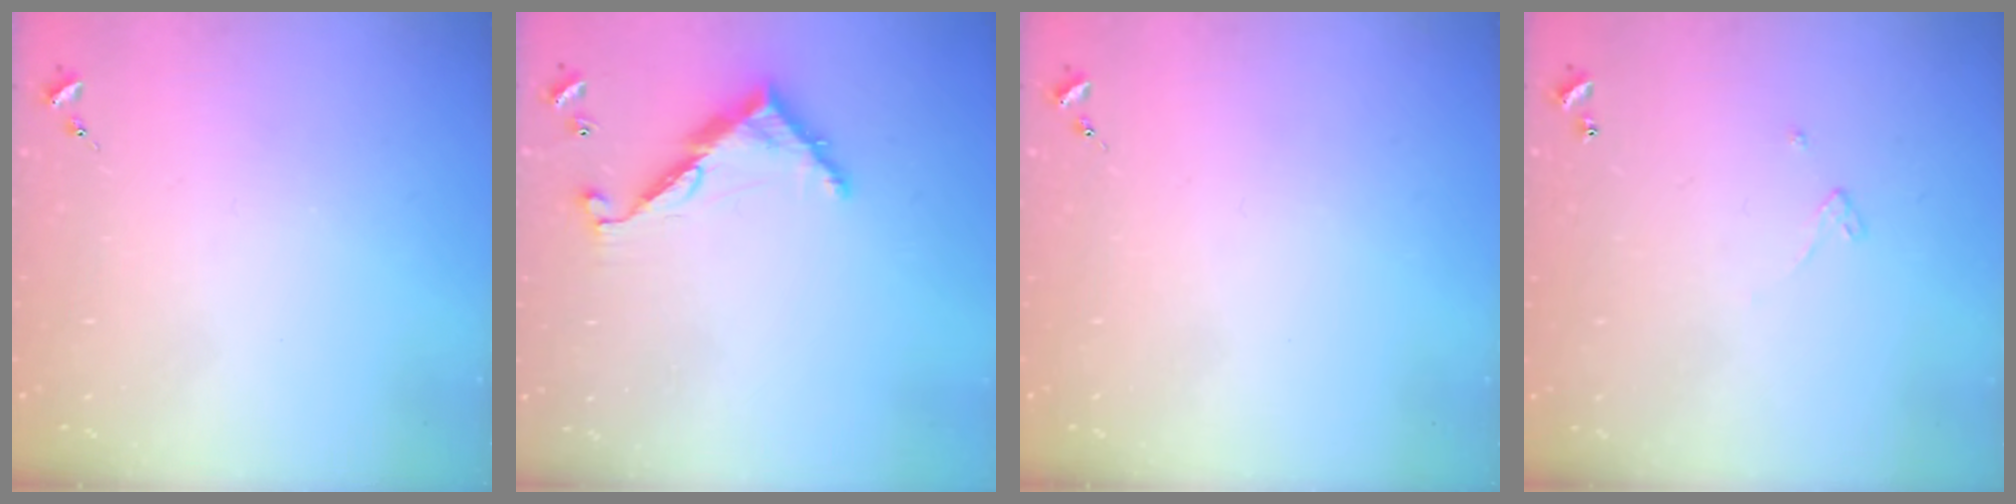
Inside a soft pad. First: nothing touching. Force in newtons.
{"total": 8.9, "press": 8.9, "slide": 0.6}
{"total": 0.0}
{"total": 3.4, "press": 3.4, "slide": 0.1}